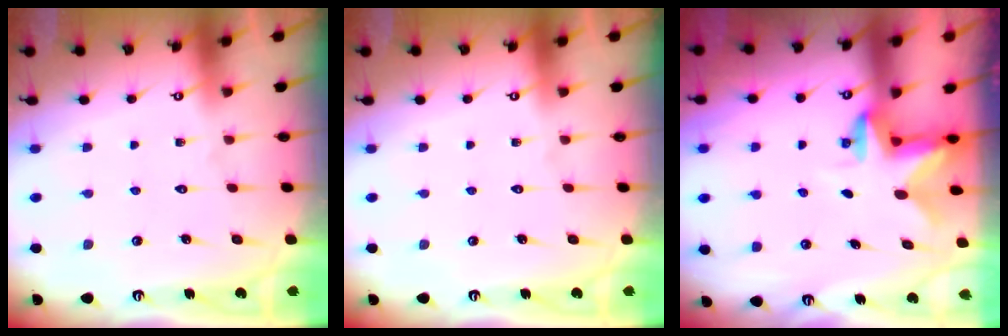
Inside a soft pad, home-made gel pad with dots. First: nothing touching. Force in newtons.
{"total": 0.0}
{"total": 2.7, "press": 2.6, "slide": 0.5}